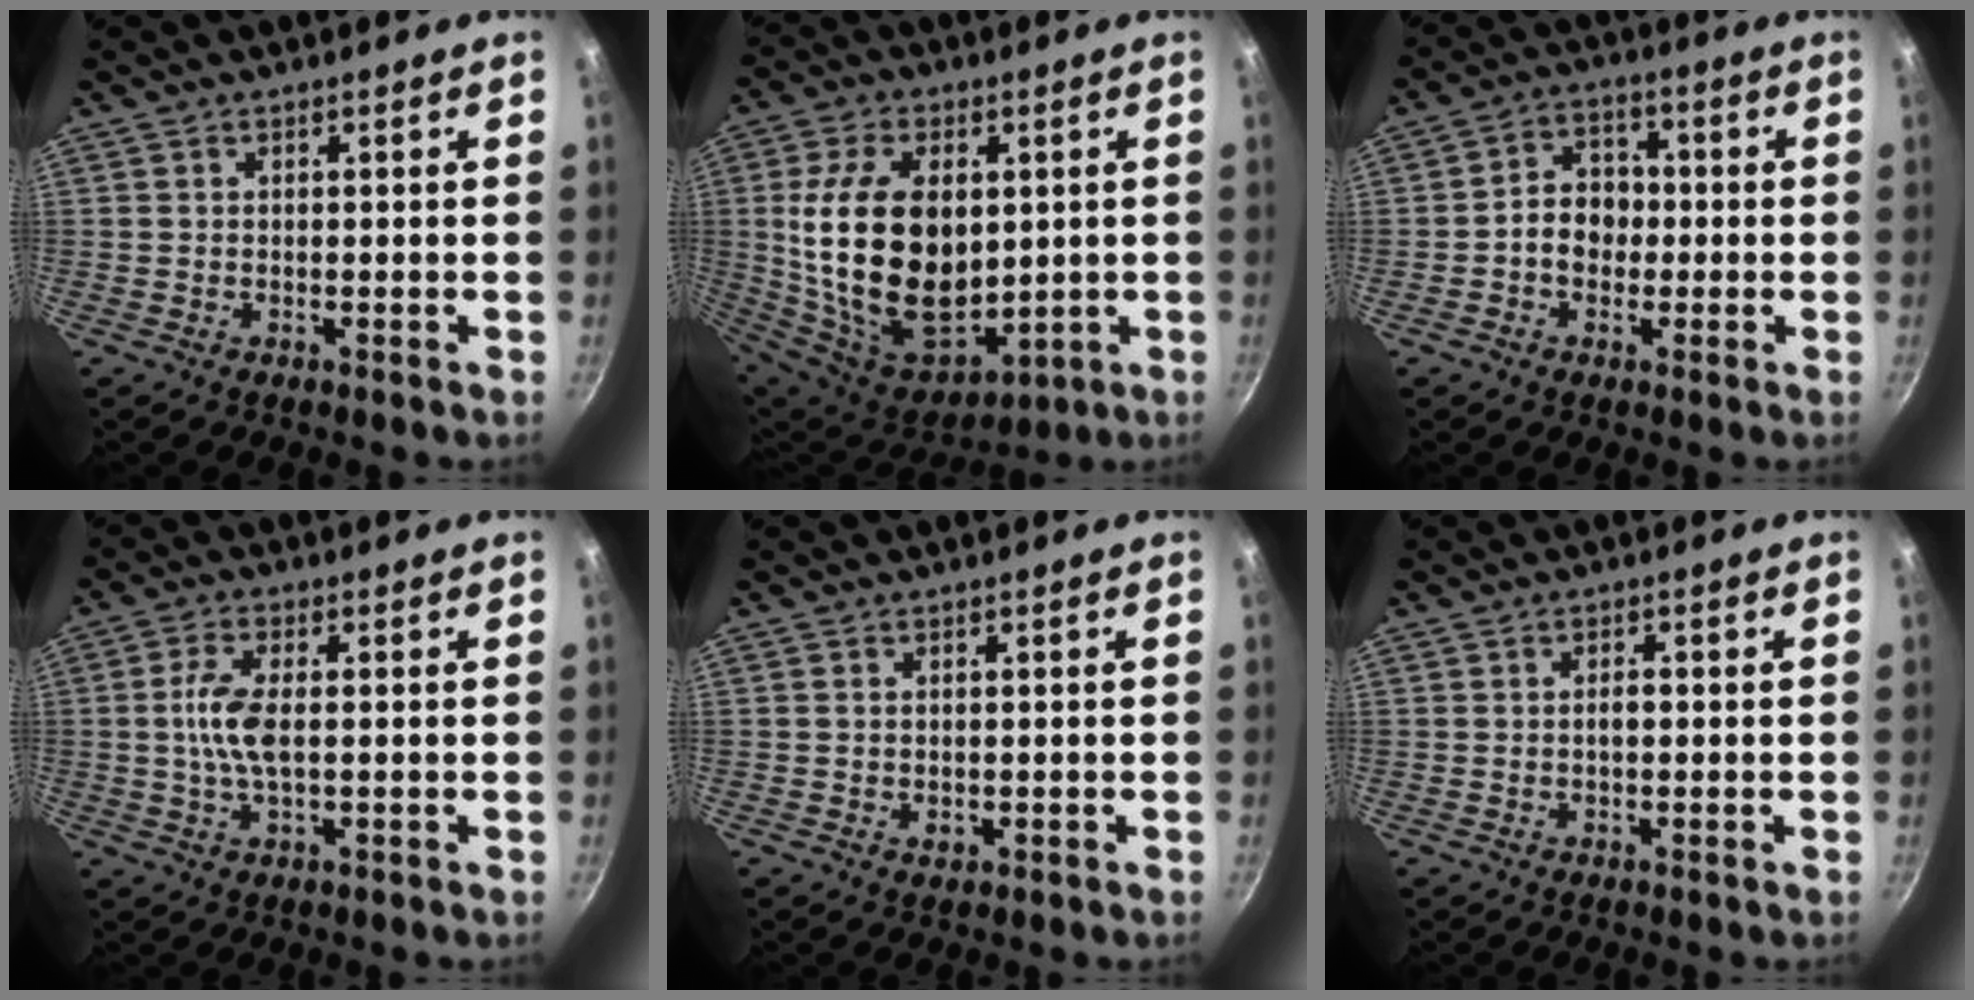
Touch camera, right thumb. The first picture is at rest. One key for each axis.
{"total": 23.6, "fx": 1.9, "fy": 14.9, "fz": 18.2, "tx": -0.308, "ty": -0.016, "tz": 0.057}
{"total": 7.0, "fx": -1.0, "fy": 5.7, "fz": 3.9, "tx": -0.028, "ty": 0.021, "tz": -0.024}
{"total": 6.7, "fx": 0.2, "fy": 2.7, "fz": 6.1, "tx": -0.133, "ty": 0.006, "tz": 0.000}
{"total": 1.3, "fx": 0.0, "fy": 0.9, "fz": 0.8, "tx": -0.011, "ty": -0.001, "tz": 0.000}
{"total": 1.4, "fx": -0.1, "fy": 0.8, "fz": 1.2, "tx": -0.016, "ty": 0.008, "tz": -0.002}